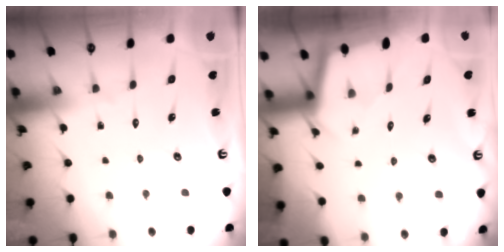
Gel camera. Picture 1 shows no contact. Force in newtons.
{"total": 1.9, "press": 1.9, "slide": 0.2}